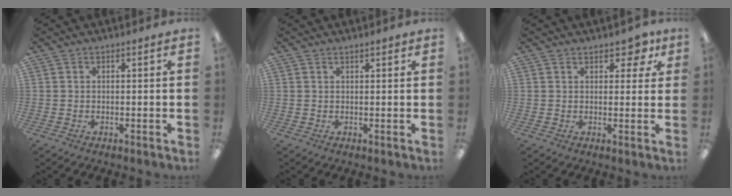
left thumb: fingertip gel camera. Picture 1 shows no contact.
{"total": 1.1, "force": [1.0, 0.3, 0.5], "torque": [-0.011, -0.001, 0.018]}
{"total": 5.0, "force": [3.1, 2.8, 2.7], "torque": [-0.027, -0.008, 0.052]}